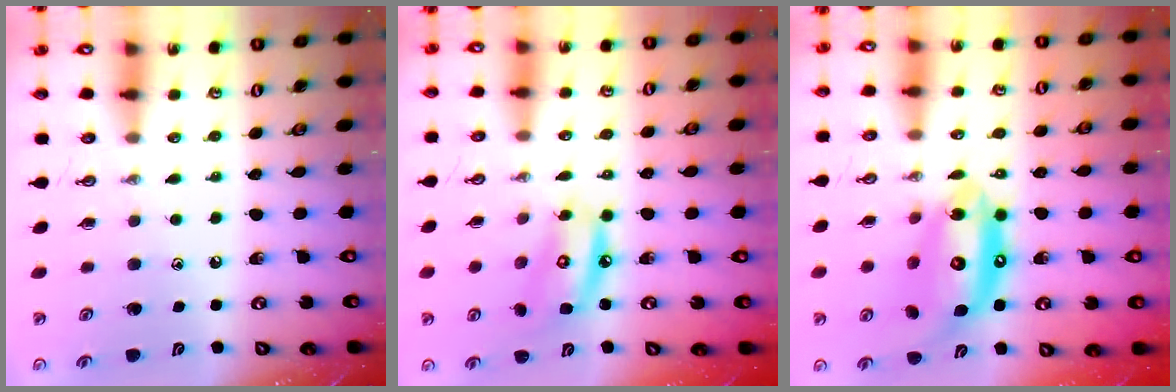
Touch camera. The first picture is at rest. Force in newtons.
{"total": 9.7, "press": 9.7, "slide": 0.8}
{"total": 17.1, "press": 17.0, "slide": 1.8}